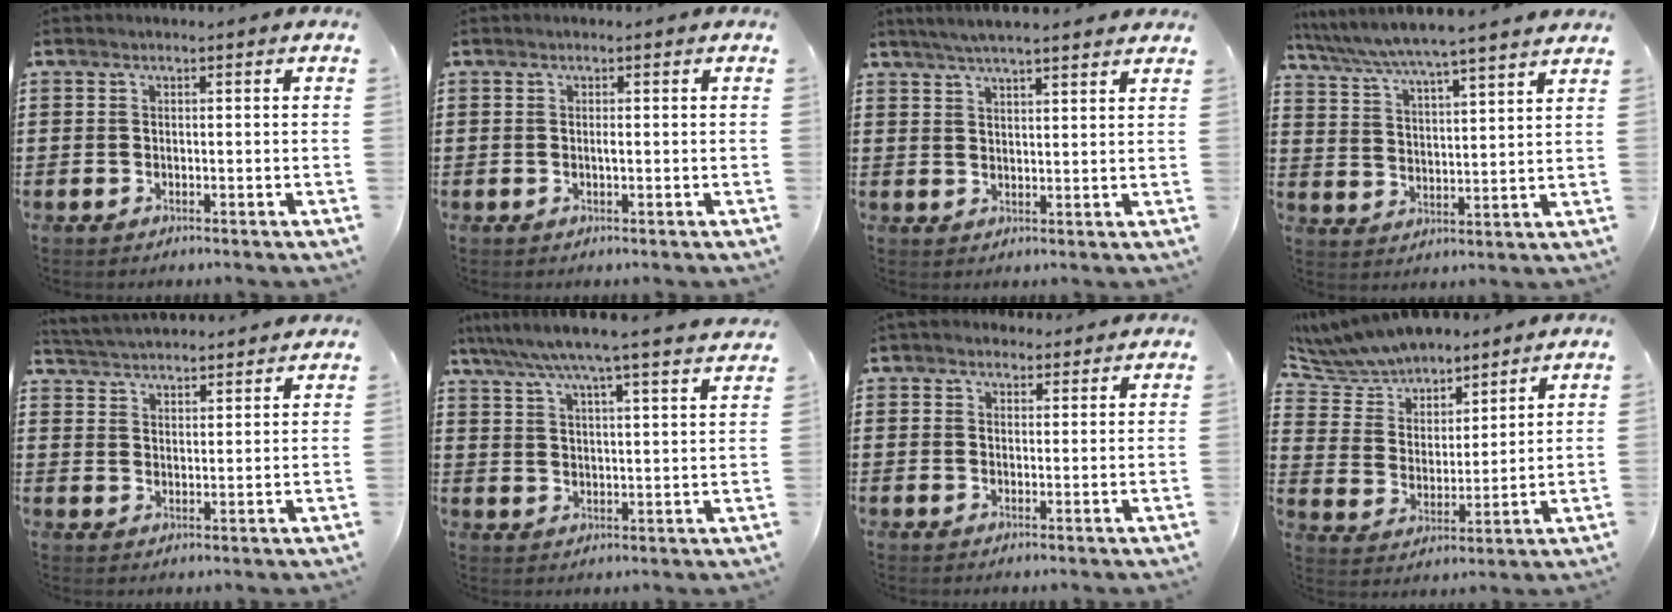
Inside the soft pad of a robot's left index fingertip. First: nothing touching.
{"total": 0.7, "force": [0.1, 0.0, 0.7], "torque": [-0.014, -0.004, 0.002]}
{"total": 3.9, "force": [3.6, 0.3, 1.5], "torque": [-0.037, -0.004, 0.066]}
{"total": 5.7, "force": [5.4, -0.4, 1.7], "torque": [-0.056, -0.035, 0.091]}
{"total": 3.5, "force": [3.5, 0.3, -0.2], "torque": [-0.012, -0.017, 0.062]}
{"total": 6.1, "force": [5.4, -0.7, 2.6], "torque": [-0.073, -0.035, 0.090]}
{"total": 2.8, "force": [2.5, 1.3, 0.5], "torque": [-0.017, 0.002, 0.047]}
{"total": 7.5, "force": [7.2, 1.9, 0.8], "torque": [-0.060, -0.041, 0.130]}